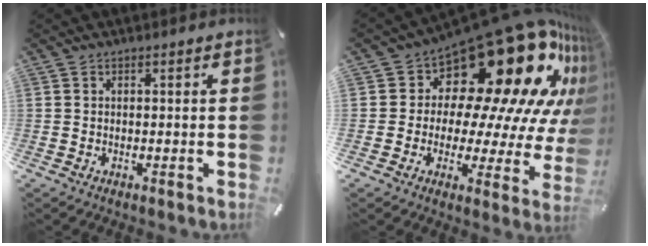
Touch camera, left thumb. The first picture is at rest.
{"total": 26.9, "force": [15.3, 13.2, 17.8], "torque": [-0.205, -0.153, 0.273]}